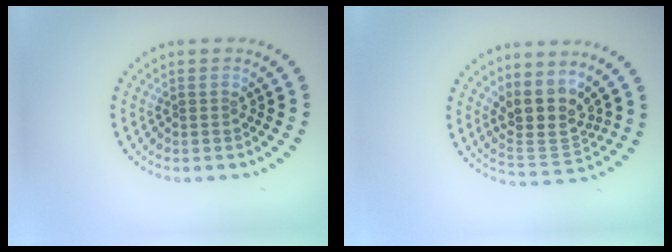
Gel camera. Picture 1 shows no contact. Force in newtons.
{"total": 4.1, "press": 3.3, "slide": 2.4}